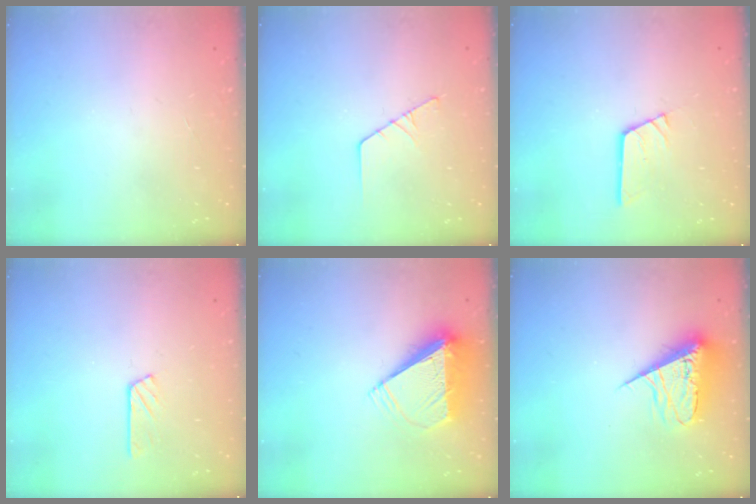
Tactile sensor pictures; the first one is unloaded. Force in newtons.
{"total": 2.6, "press": 2.6, "slide": 0.3}
{"total": 4.3, "press": 4.3, "slide": 0.5}
{"total": 3.8, "press": 3.8, "slide": 0.5}
{"total": 9.3, "press": 9.2, "slide": 1.4}
{"total": 8.8, "press": 8.7, "slide": 0.8}